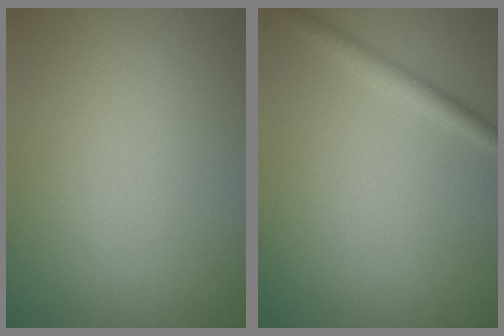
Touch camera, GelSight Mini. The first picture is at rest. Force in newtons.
{"total": 2.0, "press": 2.0, "slide": 0.1}